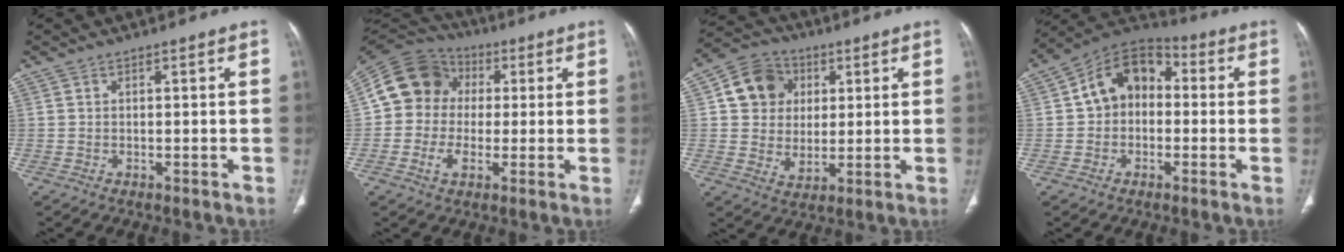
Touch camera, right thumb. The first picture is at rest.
{"total": 13.9, "force": [1.5, 11.9, 7.0], "torque": [-0.114, 0.022, 0.018]}
{"total": 11.3, "force": [3.3, 9.5, 5.1], "torque": [-0.057, -0.007, 0.055]}
{"total": 11.3, "force": [0.5, 8.5, 7.3], "torque": [-0.088, 0.038, -0.011]}